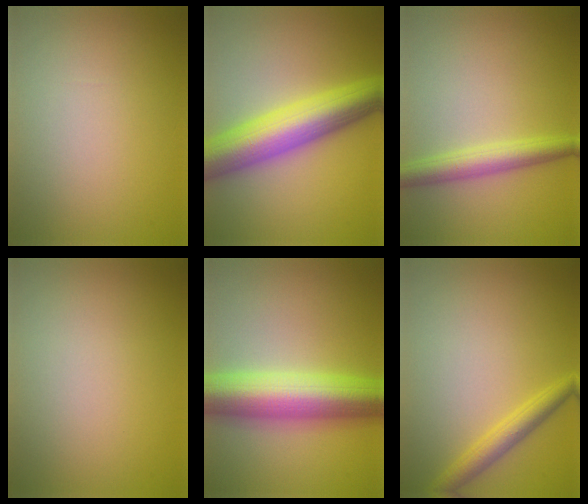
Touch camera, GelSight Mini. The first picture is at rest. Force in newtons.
{"total": 9.2, "press": 9.2, "slide": 0.4}
{"total": 3.5, "press": 3.5, "slide": 0.1}
{"total": 0.0}
{"total": 9.9, "press": 9.9, "slide": 0.1}
{"total": 2.6, "press": 2.6, "slide": 0.2}